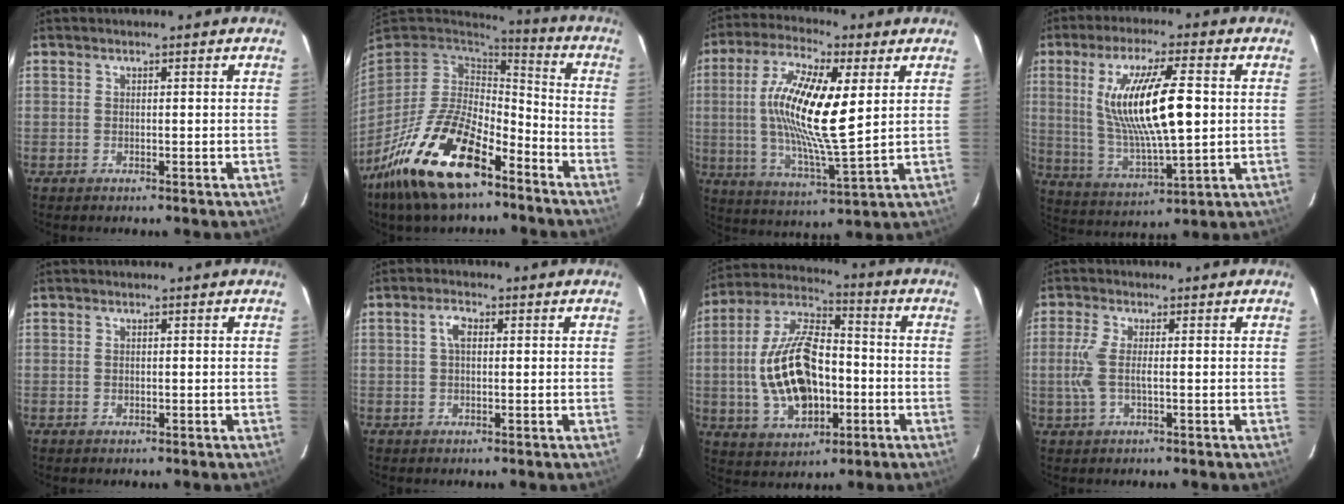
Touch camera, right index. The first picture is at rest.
{"total": 20.8, "force": [-12.6, 8.6, 14.2], "torque": [-0.288, -0.024, -0.227]}
{"total": 17.3, "force": [3.1, 4.3, 16.4], "torque": [-0.310, 0.003, 0.052]}
{"total": 16.7, "force": [2.3, 3.8, 16.1], "torque": [-0.302, -0.008, 0.057]}
{"total": 0.6, "force": [0.1, 0.5, 0.4], "torque": [-0.006, 0.001, 0.003]}
{"total": 2.7, "force": [0.5, 1.4, 2.2], "torque": [-0.045, 0.009, 0.009]}
{"total": 18.5, "force": [-2.8, 10.1, 15.3], "torque": [-0.320, 0.011, -0.038]}
{"total": 5.1, "force": [-0.3, 1.4, 4.9], "torque": [-0.110, 0.000, -0.005]}